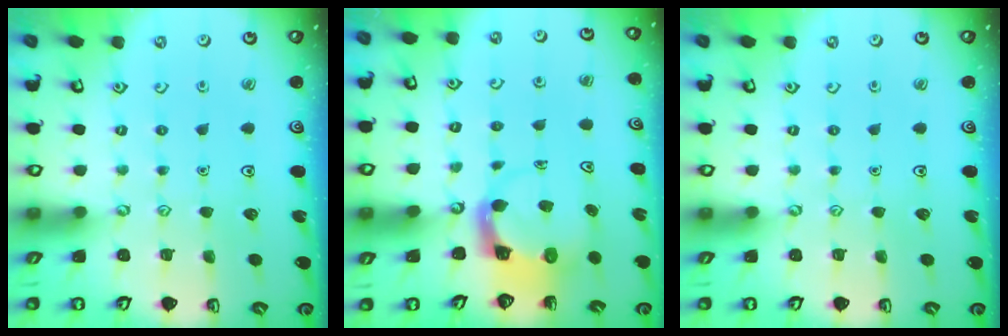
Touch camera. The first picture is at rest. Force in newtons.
{"total": 3.9, "press": 3.8, "slide": 0.5}
{"total": 0.0}